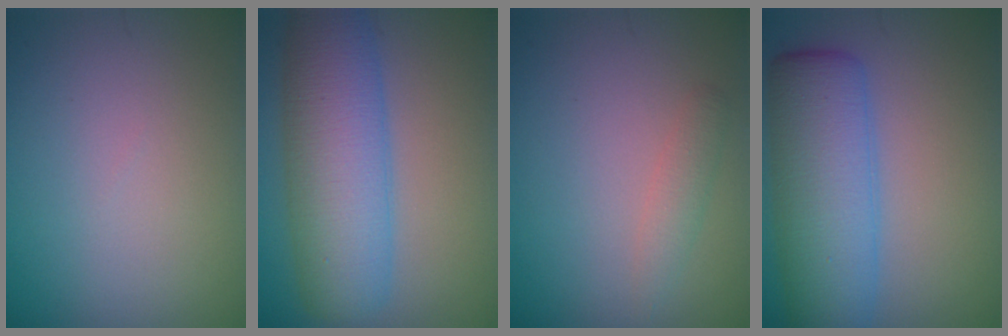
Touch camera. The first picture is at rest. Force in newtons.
{"total": 8.4, "press": 8.4, "slide": 0.2}
{"total": 1.5, "press": 1.5, "slide": 0.0}
{"total": 7.8, "press": 7.8, "slide": 0.1}